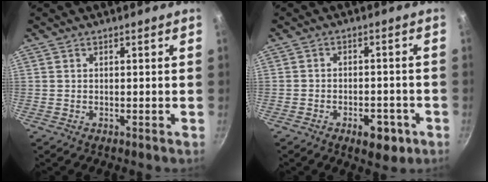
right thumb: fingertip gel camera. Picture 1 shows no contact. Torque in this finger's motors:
{"motor_torque": [0.55, 0.73, -0.18, 0.00, 0.13]}